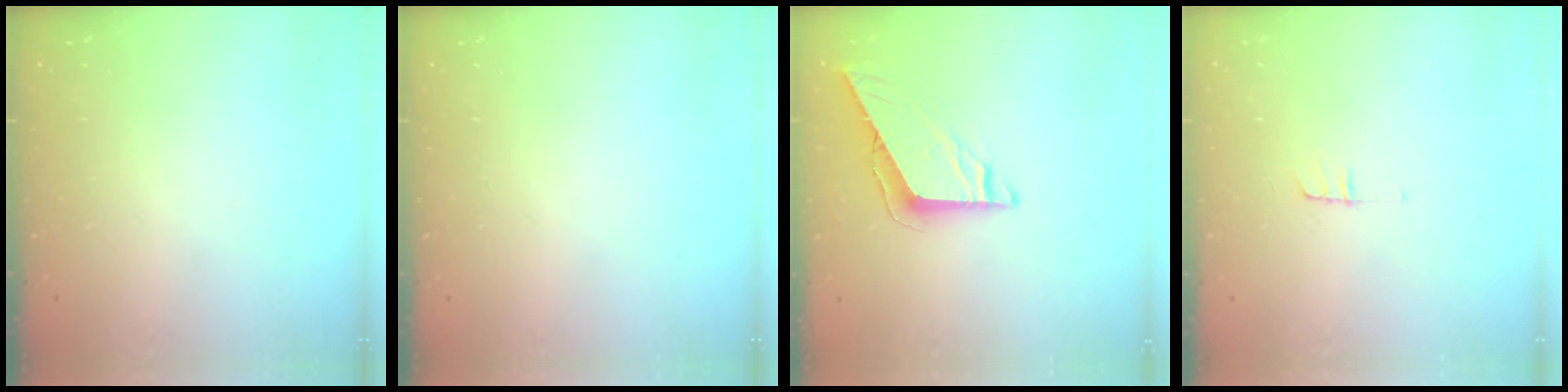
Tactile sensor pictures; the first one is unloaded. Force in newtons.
{"total": 0.0}
{"total": 7.7, "press": 7.6, "slide": 0.6}
{"total": 4.8, "press": 4.8, "slide": 0.4}